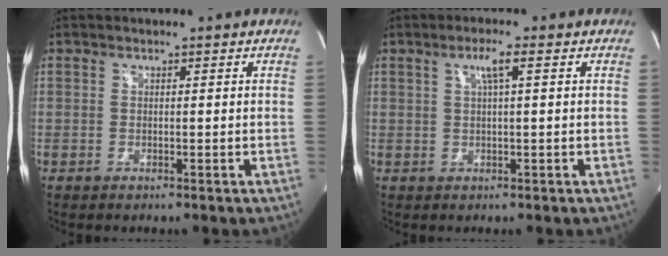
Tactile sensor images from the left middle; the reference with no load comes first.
{"total": 2.7, "force": [1.0, -0.1, 2.5], "torque": [-0.050, 0.003, 0.018]}